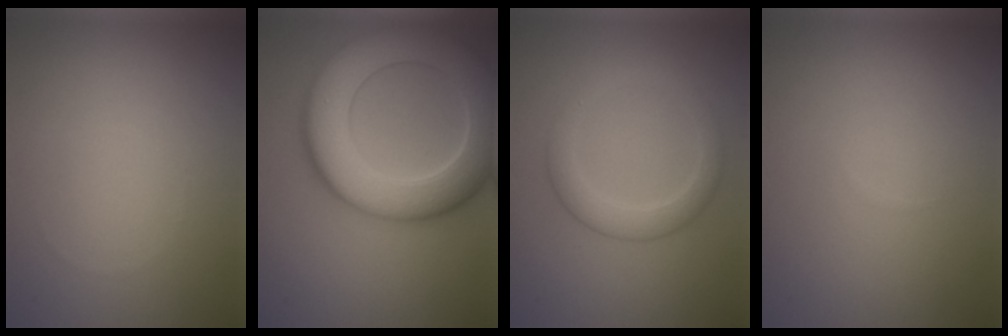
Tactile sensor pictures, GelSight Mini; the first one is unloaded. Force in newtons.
{"total": 10.8, "press": 10.8, "slide": 0.7}
{"total": 2.8, "press": 2.8, "slide": 0.2}
{"total": 0.0}